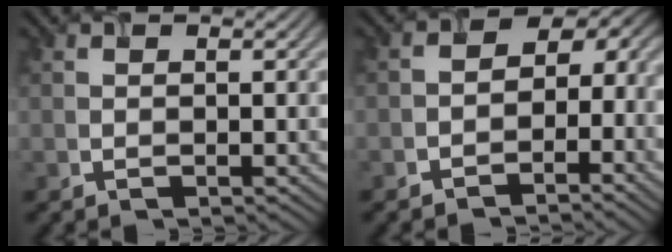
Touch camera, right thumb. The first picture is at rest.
{"total": 4.9, "force": [-2.8, 3.0, 2.7], "torque": [-0.021, -0.004, -0.056]}